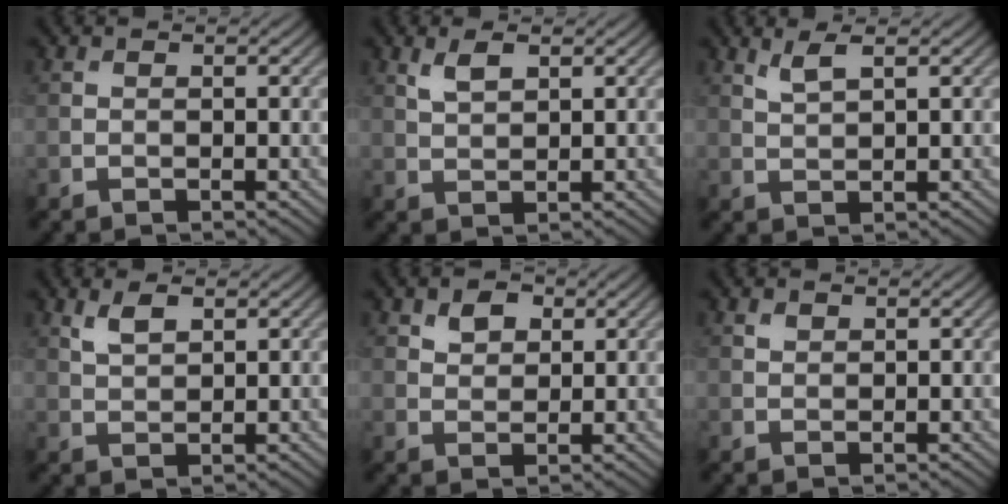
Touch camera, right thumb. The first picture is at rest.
{"total": 2.7, "force": [1.5, 1.2, 1.9], "torque": [-0.045, 0.000, 0.034]}
{"total": 2.3, "force": [1.6, 0.5, 1.7], "torque": [-0.042, 0.001, 0.036]}
{"total": 2.9, "force": [1.6, 1.3, 2.0], "torque": [-0.047, 0.000, 0.036]}
{"total": 2.9, "force": [1.6, 1.9, 1.5], "torque": [-0.031, 0.000, 0.028]}
{"total": 0.9, "force": [0.7, 0.6, 0.3], "torque": [-0.008, -0.002, 0.014]}